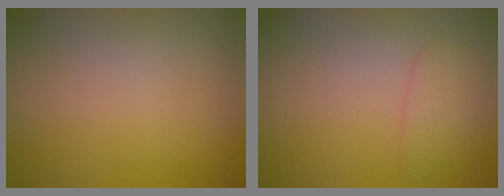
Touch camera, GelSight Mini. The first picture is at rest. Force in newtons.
{"total": 2.1, "press": 2.1, "slide": 0.1}